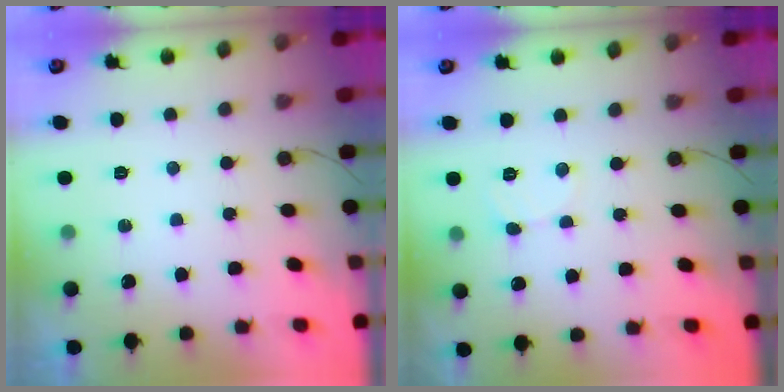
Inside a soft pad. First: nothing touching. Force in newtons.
{"total": 3.5, "press": 3.5, "slide": 0.3}